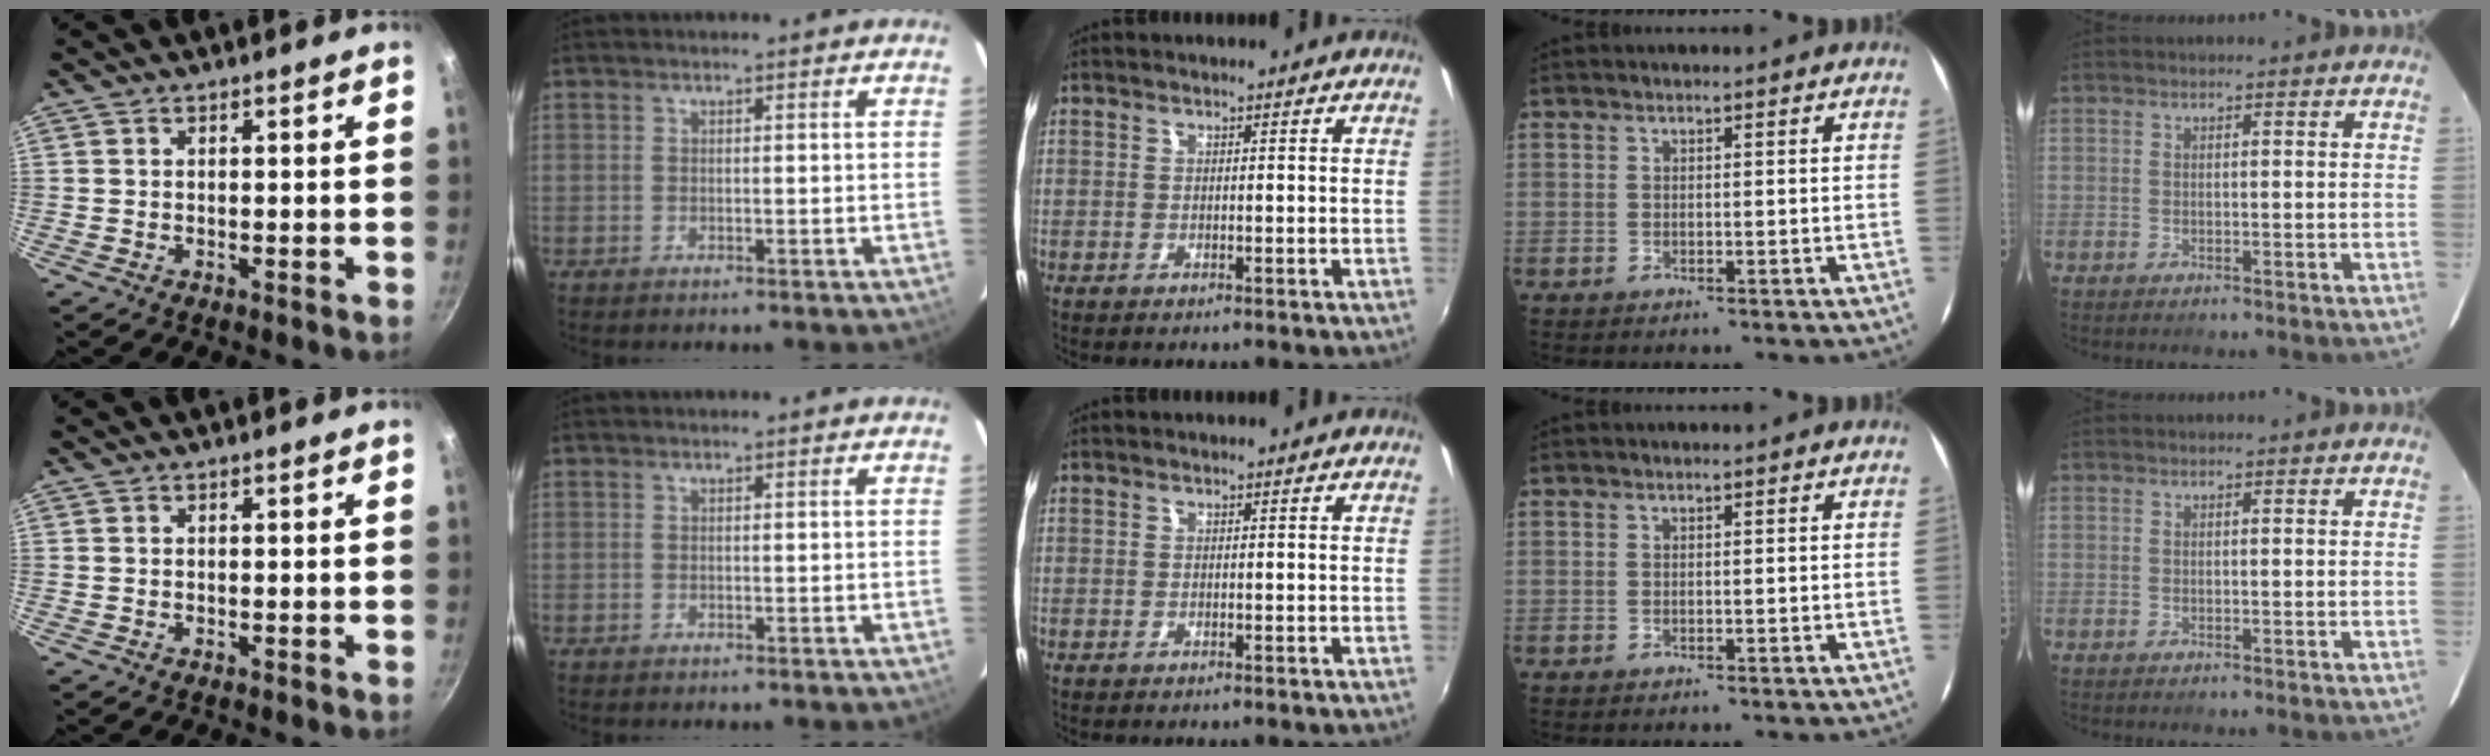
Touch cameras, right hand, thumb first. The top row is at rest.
{}